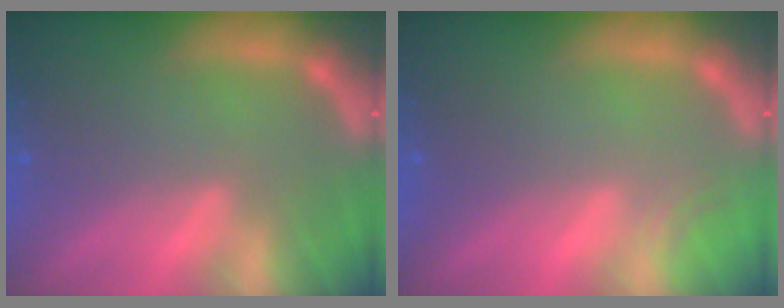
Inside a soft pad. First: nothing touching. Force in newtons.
{"total": 0.9}